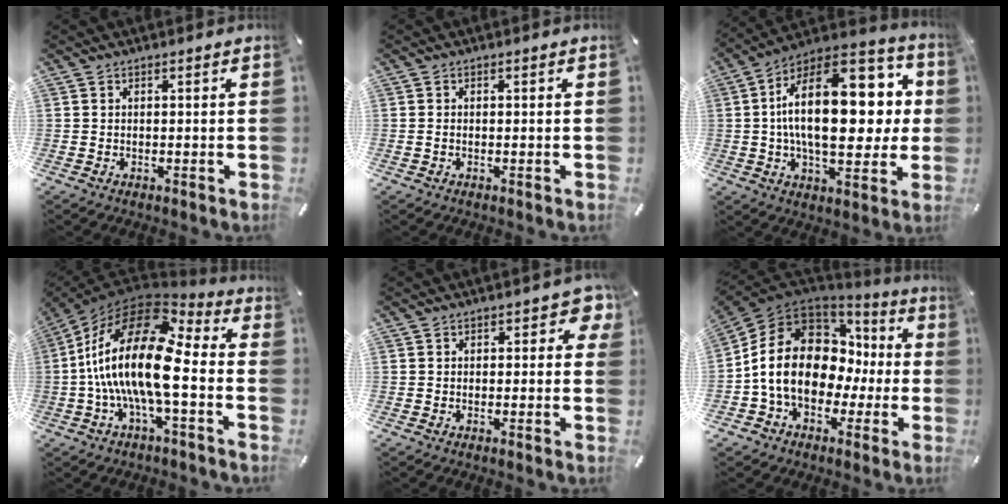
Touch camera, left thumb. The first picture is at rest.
{"total": 0.9, "force": [-0.2, 0.5, 0.7], "torque": [-0.014, 0.001, -0.004]}
{"total": 27.0, "force": [3.9, 14.3, 22.6], "torque": [-0.388, -0.023, 0.057]}
{"total": 22.7, "force": [-1.4, 8.8, 20.8], "torque": [-0.448, -0.012, -0.035]}
{"total": 3.8, "force": [1.5, 2.4, 2.6], "torque": [-0.020, -0.001, 0.019]}
{"total": 17.3, "force": [-0.6, 13.5, 10.8], "torque": [-0.221, -0.001, -0.009]}